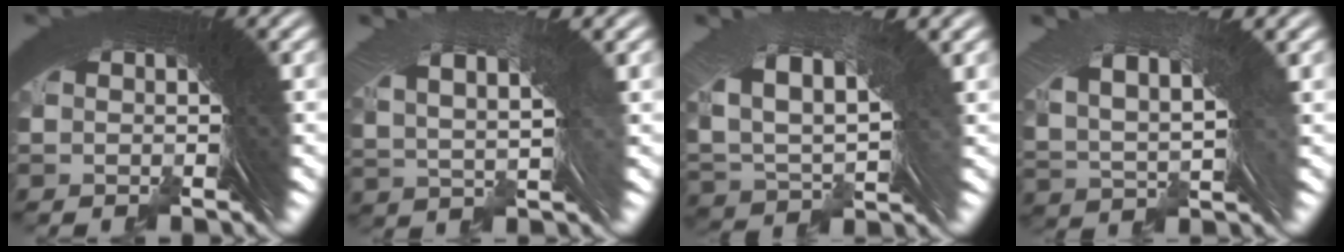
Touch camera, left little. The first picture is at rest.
{"total": 5.0, "force": [2.2, 2.0, 4.1], "torque": [-0.059, 0.020, 0.033]}
{"total": 7.3, "force": [1.8, 4.2, 5.6], "torque": [-0.103, 0.001, 0.035]}
{"total": 5.9, "force": [2.2, 3.0, 4.5], "torque": [-0.078, 0.012, 0.034]}